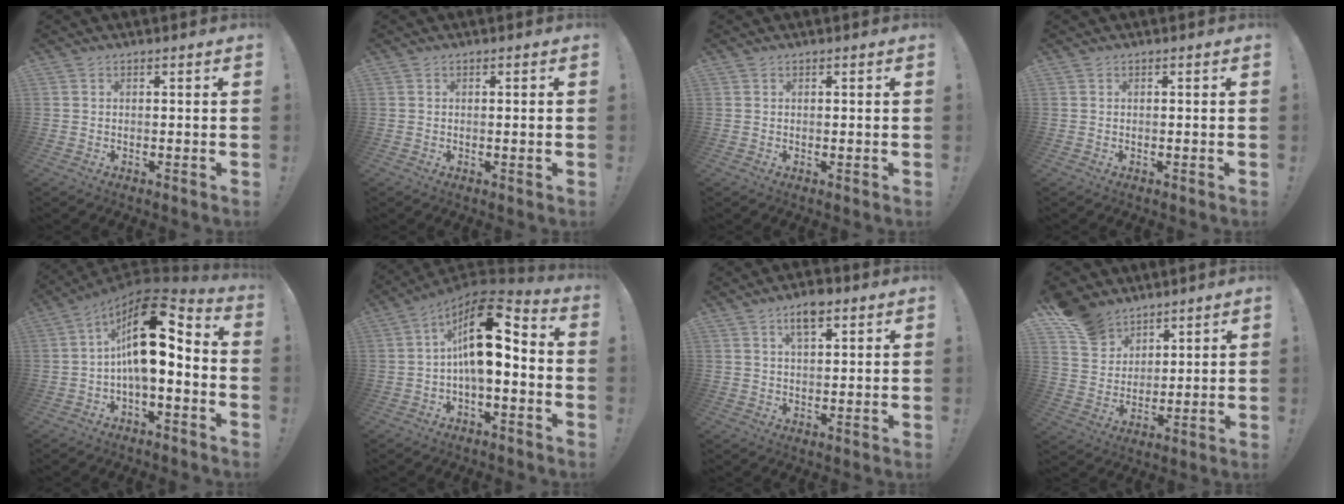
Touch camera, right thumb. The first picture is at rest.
{"total": 1.1, "force": [0.0, -0.4, 1.0], "torque": [-0.013, -0.003, -0.003]}
{"total": 0.6, "force": [0.6, 0.3, -0.1], "torque": [0.001, 0.002, 0.011]}
{"total": 0.0}
{"total": 18.2, "force": [3.6, 8.2, 15.8], "torque": [-0.253, -0.018, 0.061]}
{"total": 16.2, "force": [2.8, 7.5, 14.1], "torque": [-0.222, -0.013, 0.049]}
{"total": 5.8, "force": [3.3, 2.4, 4.2], "torque": [-0.063, -0.006, 0.054]}
{"total": 11.4, "force": [8.5, 7.3, 2.2], "torque": [-0.039, -0.058, 0.169]}